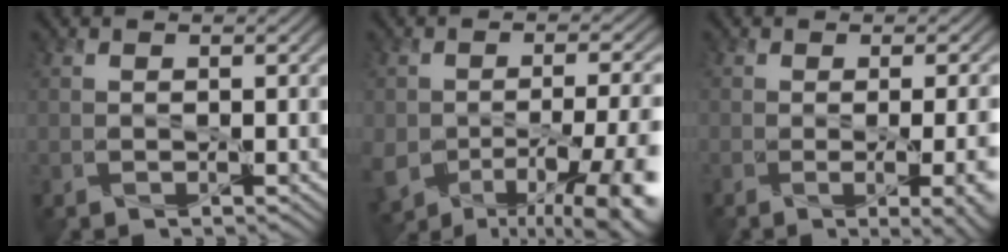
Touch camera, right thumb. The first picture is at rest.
{"total": 12.9, "force": [-5.5, 6.8, 9.5], "torque": [-0.151, -0.042, -0.073]}
{"total": 9.1, "force": [-2.1, 3.5, 8.1], "torque": [-0.076, -0.014, -0.009]}